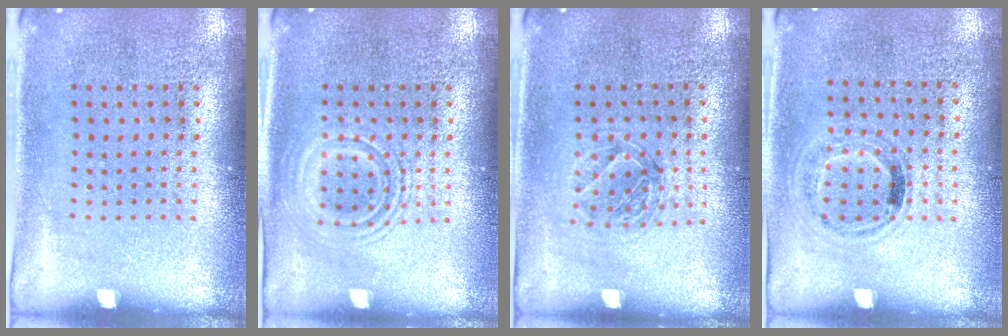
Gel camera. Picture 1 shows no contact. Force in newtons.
{"total": 1.4, "press": 1.4, "slide": 0.2}
{"total": 1.2, "press": 1.1, "slide": 0.5}
{"total": 1.1, "press": 0.9, "slide": 0.6}